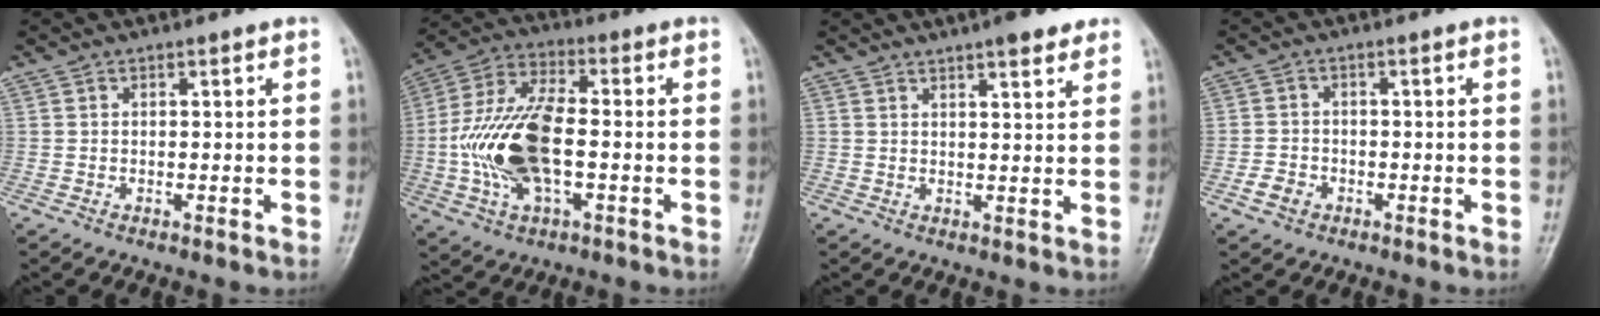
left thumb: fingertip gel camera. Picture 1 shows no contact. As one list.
[{"total": 16.1, "force": [-2.0, 8.0, 13.9], "torque": [-0.281, 0.024, -0.037]}, {"total": 6.1, "force": [4.3, 1.5, 4.1], "torque": [-0.042, -0.014, 0.056]}, {"total": 3.3, "force": [-1.6, 2.6, 1.3], "torque": [-0.018, 0.012, -0.030]}]